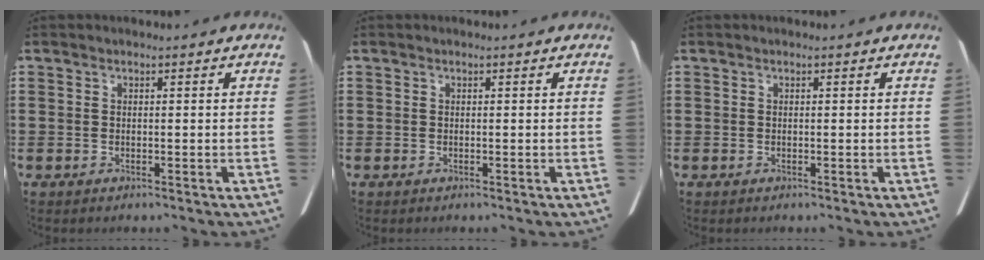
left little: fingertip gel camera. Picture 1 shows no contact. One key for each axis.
{"total": 0.0}
{"total": 0.0}